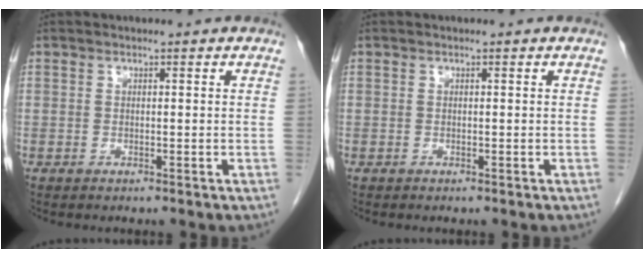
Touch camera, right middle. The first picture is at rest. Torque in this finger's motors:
{"motor_torque": [0.13, -0.12, -0.01, 0.01]}